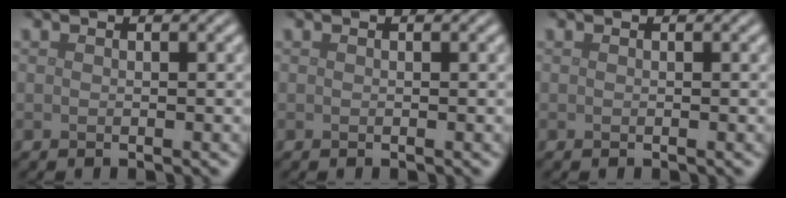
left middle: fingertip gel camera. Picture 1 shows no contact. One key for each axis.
{"total": 0.0}
{"total": 0.0}